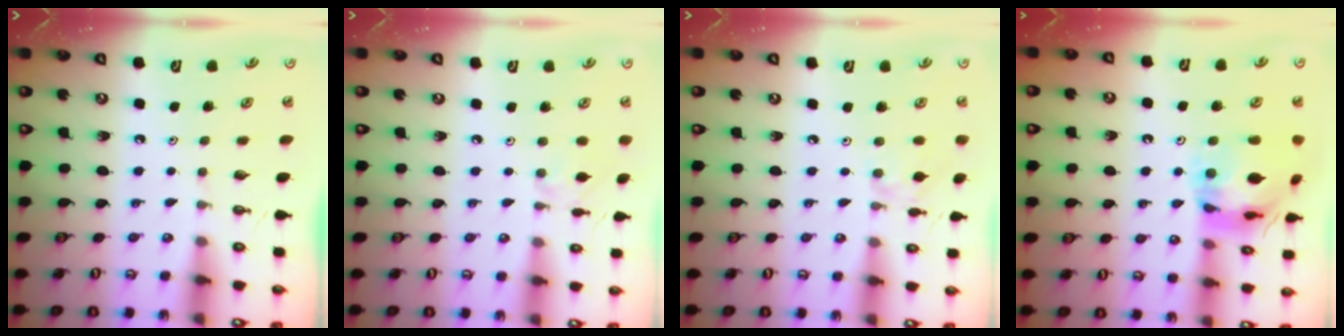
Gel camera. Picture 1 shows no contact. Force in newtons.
{"total": 1.9, "press": 1.9, "slide": 0.5}
{"total": 3.0, "press": 2.9, "slide": 0.5}
{"total": 16.2, "press": 16.1, "slide": 1.9}